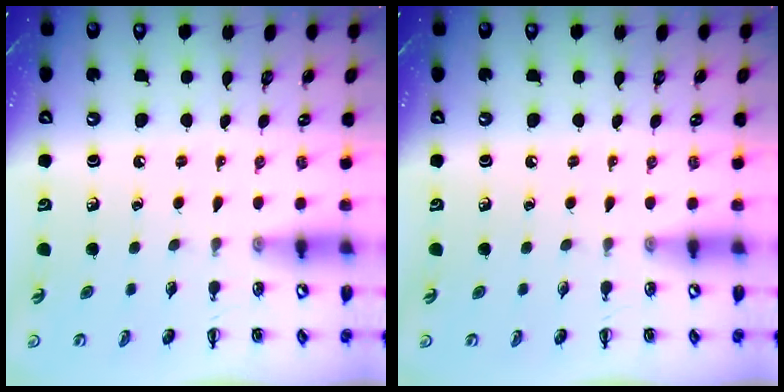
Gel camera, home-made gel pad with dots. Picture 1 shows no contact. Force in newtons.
{"total": 0.0}